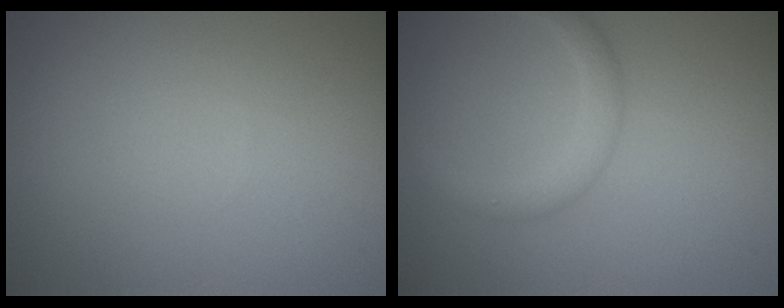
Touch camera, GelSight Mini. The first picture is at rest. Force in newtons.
{"total": 2.3, "press": 2.3, "slide": 0.0}